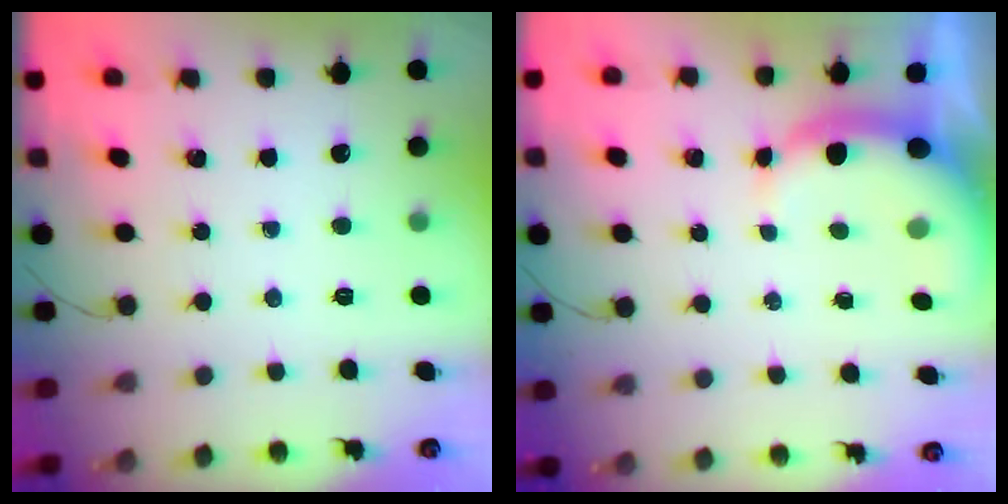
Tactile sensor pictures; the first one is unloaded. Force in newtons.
{"total": 7.5, "press": 7.5, "slide": 0.7}